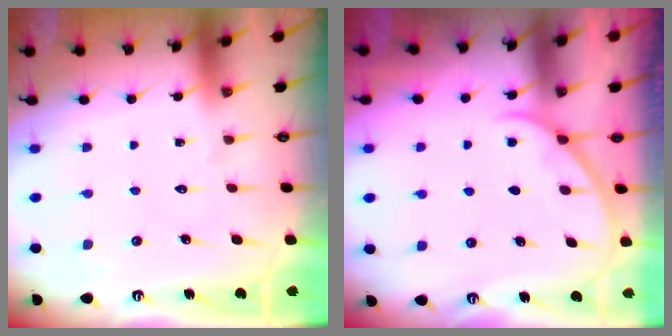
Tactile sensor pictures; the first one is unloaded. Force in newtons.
{"total": 1.9, "press": 1.9, "slide": 0.2}